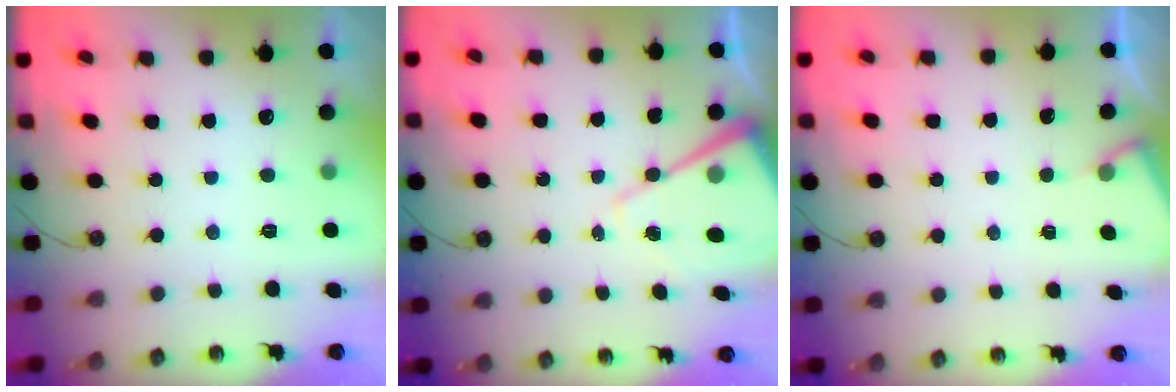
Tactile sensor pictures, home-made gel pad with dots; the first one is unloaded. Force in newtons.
{"total": 11.7, "press": 11.6, "slide": 1.2}
{"total": 2.8, "press": 2.7, "slide": 0.4}